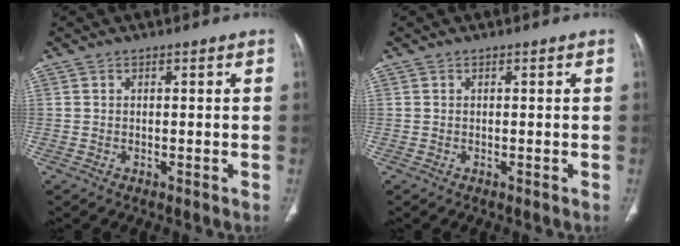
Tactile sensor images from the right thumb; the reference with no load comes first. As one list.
[{"total": 0.0}]